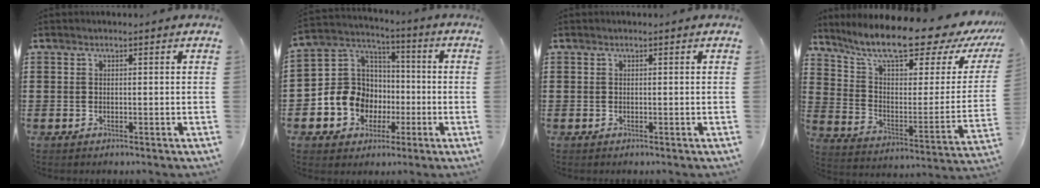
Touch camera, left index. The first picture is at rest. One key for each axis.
{"total": 9.6, "fx": -2.2, "fy": 8.9, "fz": 2.7, "tx": -0.099, "ty": 0.011, "tz": -0.038}
{"total": 0.0}
{"total": 13.5, "fx": 11.0, "fy": 2.2, "fz": 7.6, "tx": -0.157, "ty": -0.079, "tz": 0.183}